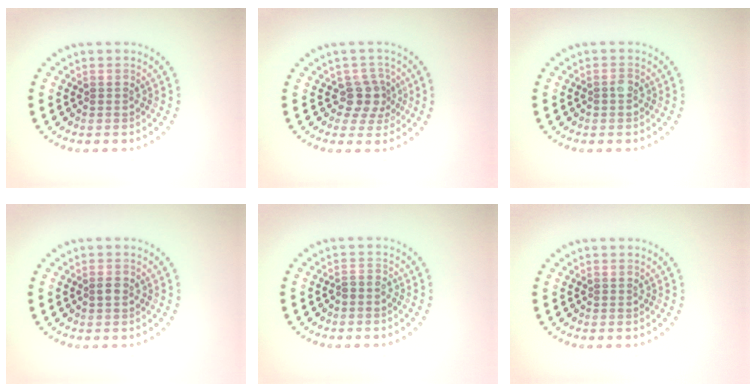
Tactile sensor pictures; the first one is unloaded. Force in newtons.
{"total": 2.6, "press": 2.0, "slide": 1.6}
{"total": 0.8, "press": 0.7, "slide": 0.3}
{"total": 0.9, "press": 0.8, "slide": 0.1}
{"total": 0.9, "press": 0.5, "slide": 0.8}
{"total": 0.0}